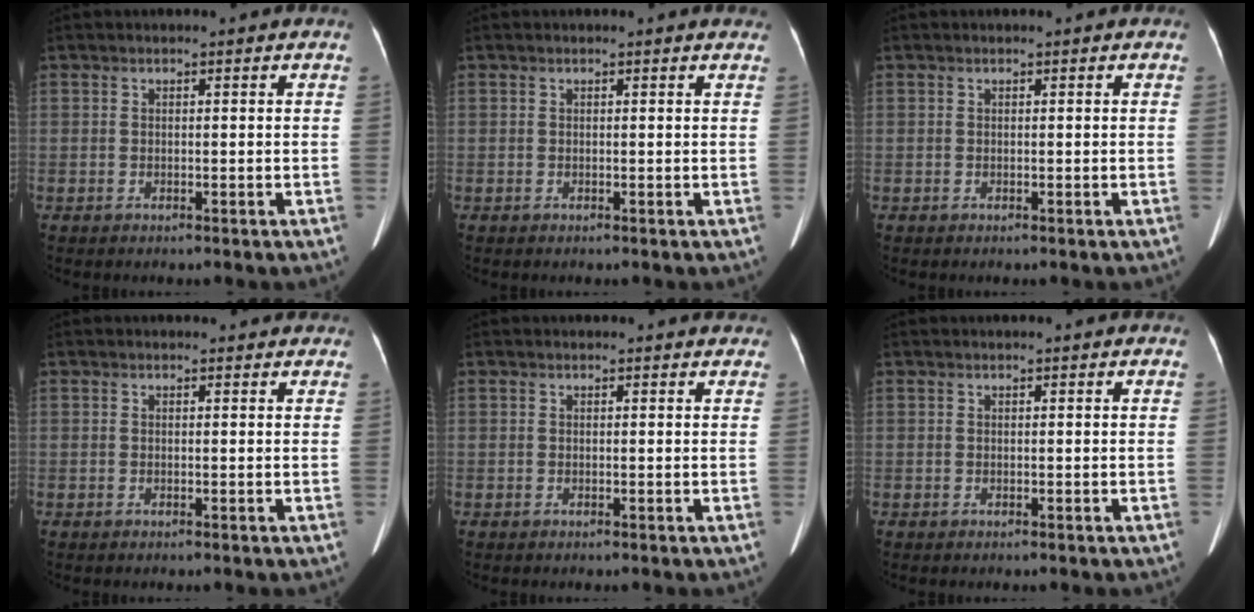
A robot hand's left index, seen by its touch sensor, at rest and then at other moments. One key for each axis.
{"total": 1.8, "fx": 1.7, "fy": 0.2, "fz": 0.4, "tx": -0.011, "ty": -0.003, "tz": 0.004}
{"total": 0.0}
{"total": 3.3, "fx": 3.0, "fy": 1.2, "fz": 0.6, "tx": -0.003, "ty": 0.007, "tz": 0.022}
{"total": 4.3, "fx": 4.1, "fy": 1.2, "fz": 0.7, "tx": -0.003, "ty": 0.009, "tz": 0.032}
{"total": 1.8, "fx": 1.6, "fy": 0.2, "fz": 0.7, "tx": -0.012, "ty": 0.016, "tz": 0.019}